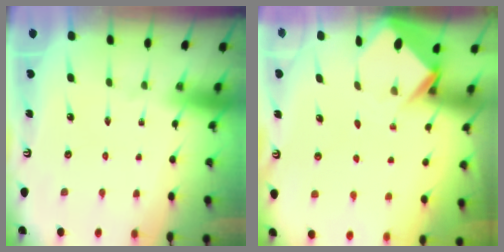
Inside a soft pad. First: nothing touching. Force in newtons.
{"total": 3.8, "press": 3.8, "slide": 0.2}